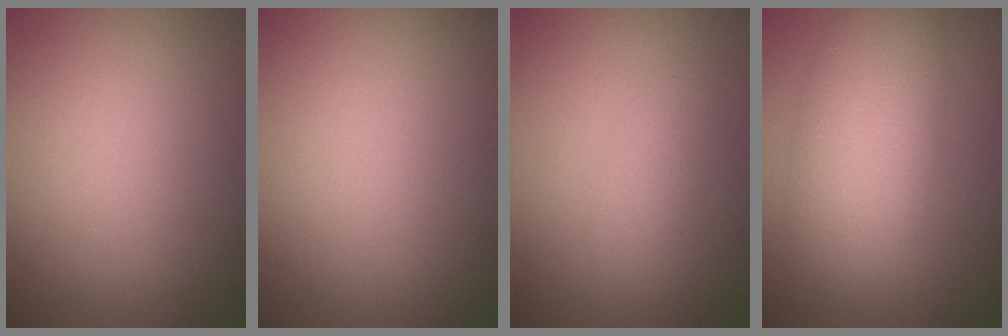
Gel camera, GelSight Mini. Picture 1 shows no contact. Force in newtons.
{"total": 0.0}
{"total": 1.7, "press": 1.7, "slide": 0.1}
{"total": 6.4, "press": 6.4, "slide": 0.2}